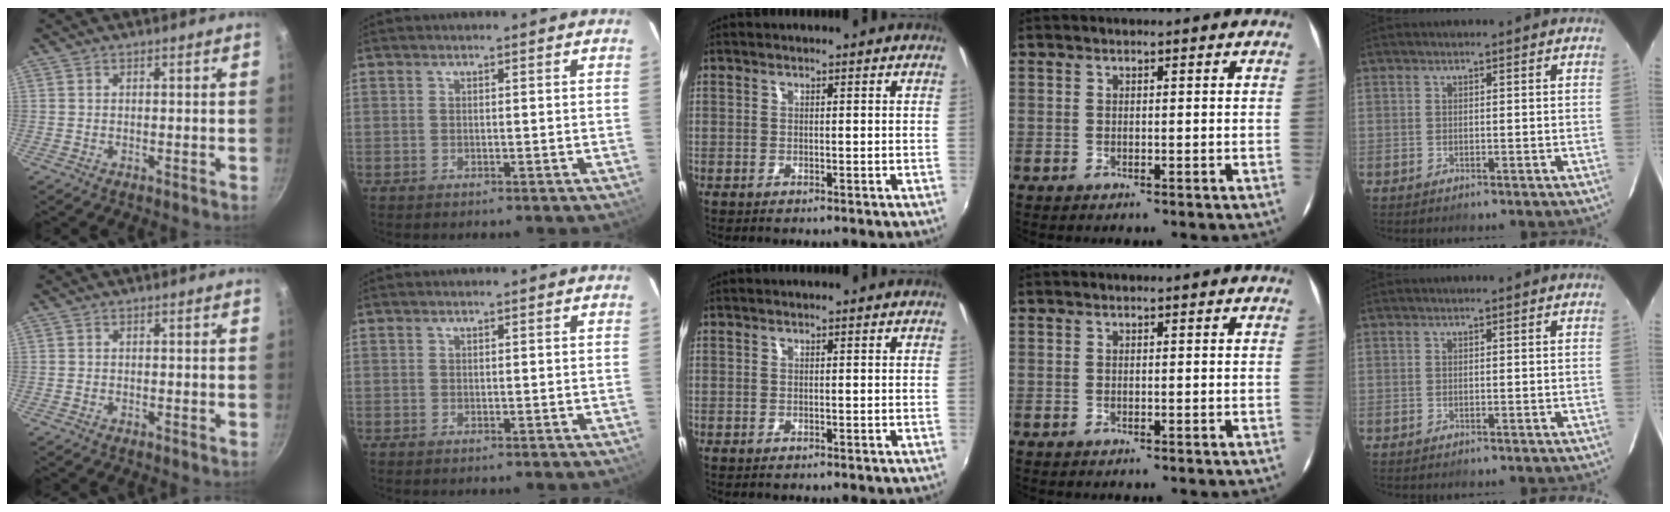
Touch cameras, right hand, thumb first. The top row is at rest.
{}